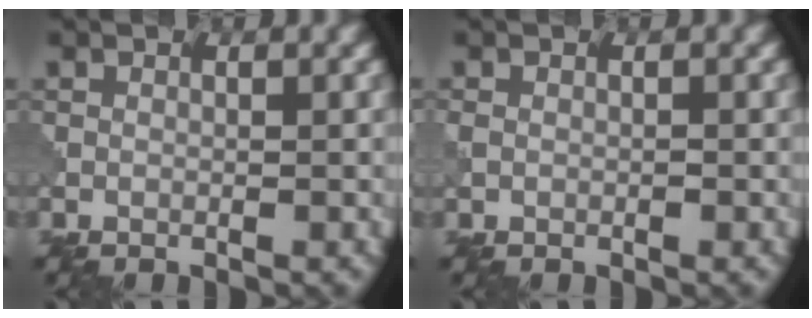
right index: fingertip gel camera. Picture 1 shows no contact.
{"total": 1.1, "force": [0.0, 0.9, 0.6], "torque": [-0.010, 0.005, -0.001]}